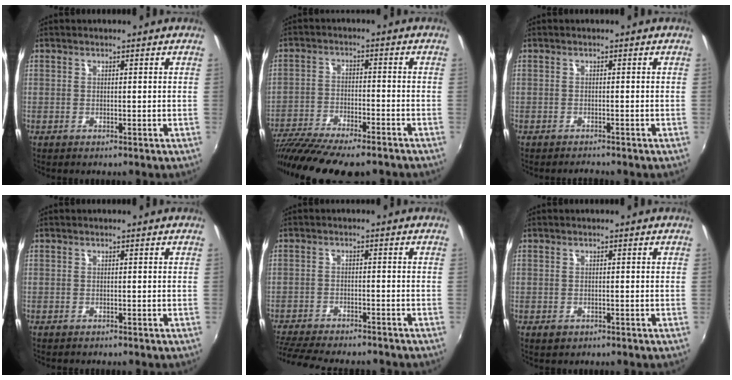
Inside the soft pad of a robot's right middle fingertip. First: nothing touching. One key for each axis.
{"total": 18.5, "fx": -15.3, "fy": 3.7, "fz": 9.6, "tx": -0.196, "ty": -0.049, "tz": -0.250}
{"total": 1.2, "fx": -1.2, "fy": 0.1, "fz": 0.0, "tx": -0.006, "ty": -0.004, "tz": -0.021}
{"total": 0.6, "fx": -0.6, "fy": 0.2, "fz": 0.0, "tx": -0.002, "ty": -0.003, "tz": -0.010}
{"total": 13.7, "fx": -12.1, "fy": 2.9, "fz": 5.7, "tx": -0.136, "ty": -0.026, "tz": -0.191}
{"total": 1.5, "fx": -0.9, "fy": 1.1, "fz": 0.6, "tx": -0.012, "ty": -0.004, "tz": -0.013}